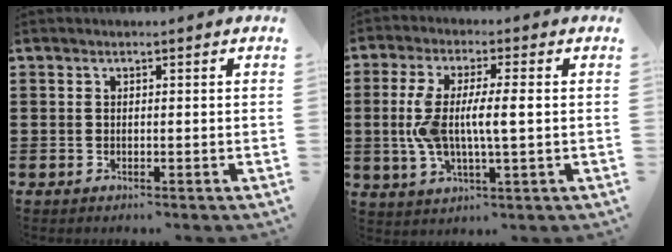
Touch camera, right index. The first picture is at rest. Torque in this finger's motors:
{"motor_torque": [1.74, -0.40, 0.54, 0.21]}